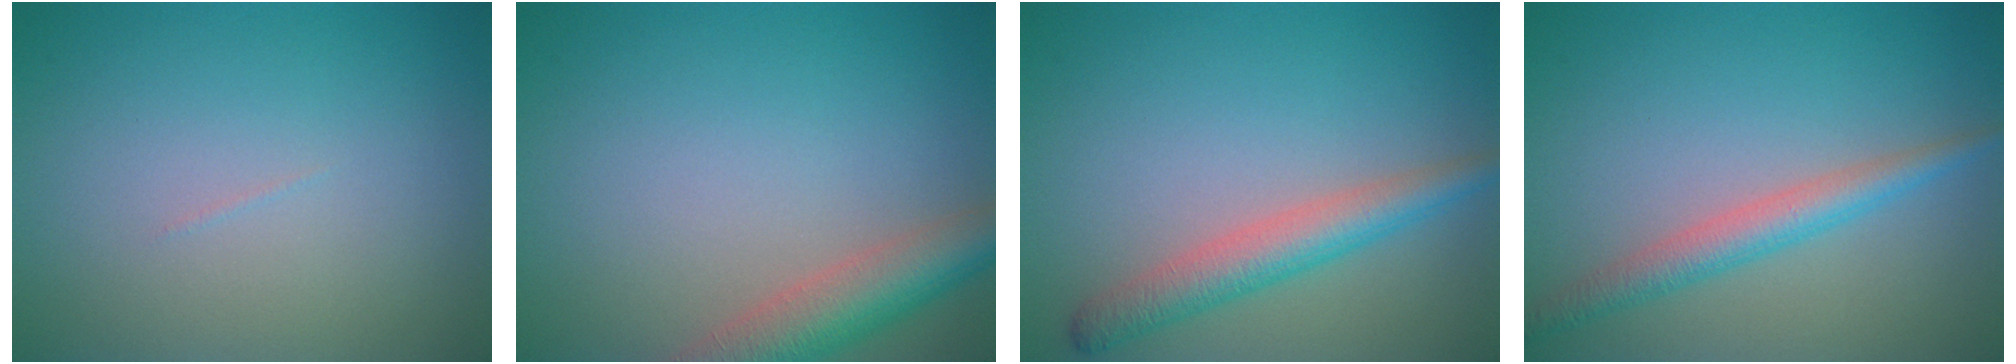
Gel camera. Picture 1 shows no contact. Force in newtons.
{"total": 5.2, "press": 5.2, "slide": 0.3}
{"total": 3.7, "press": 3.7, "slide": 0.1}
{"total": 2.9, "press": 2.9, "slide": 0.1}